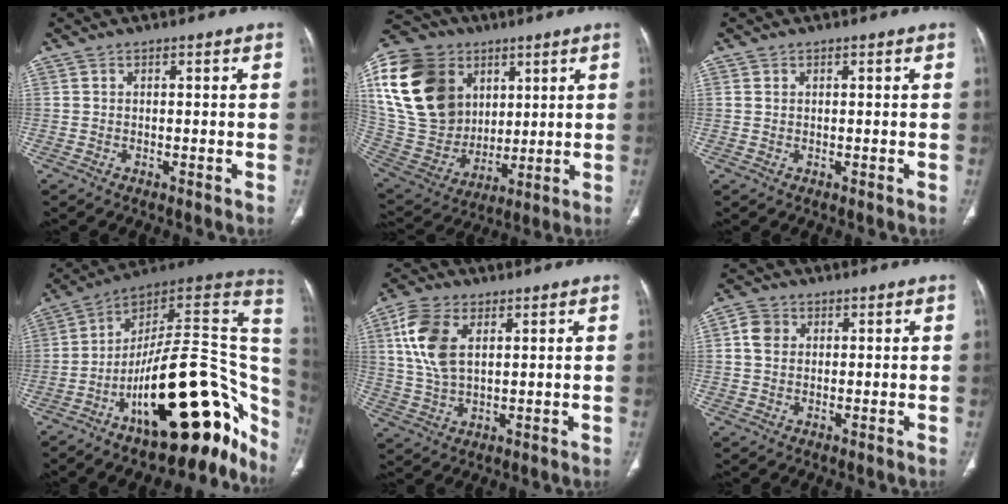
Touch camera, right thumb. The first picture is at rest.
{"total": 26.3, "force": [8.5, 20.2, 14.5], "torque": [-0.288, 0.005, 0.167]}
{"total": 0.7, "force": [0.3, 0.6, 0.3], "torque": [-0.004, 0.000, 0.006]}
{"total": 31.5, "force": [-12.9, 12.8, 25.7], "torque": [-0.251, 0.103, -0.191]}
{"total": 10.5, "force": [3.5, 6.0, 7.9], "torque": [-0.166, -0.002, 0.070]}
{"total": 4.4, "force": [1.0, 3.7, 2.2], "torque": [-0.034, 0.006, 0.017]}